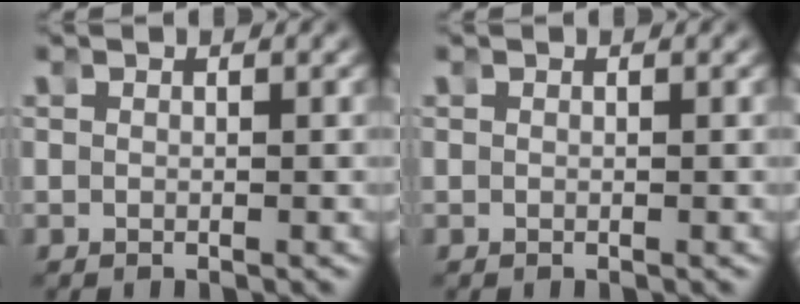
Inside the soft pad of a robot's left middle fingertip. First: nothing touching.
{"total": 0.0}